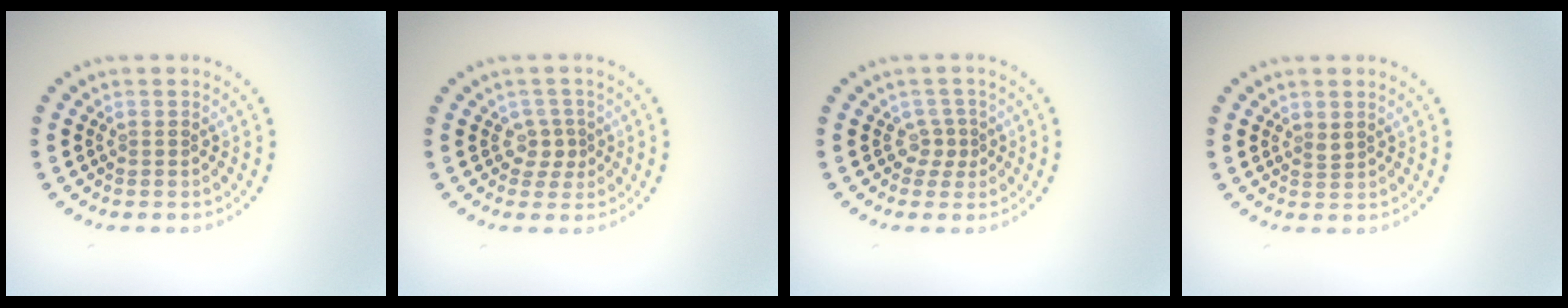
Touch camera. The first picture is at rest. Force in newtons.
{"total": 1.8, "press": 1.3, "slide": 1.2}
{"total": 1.5, "press": 1.0, "slide": 1.1}
{"total": 0.7, "press": 0.6, "slide": 0.3}